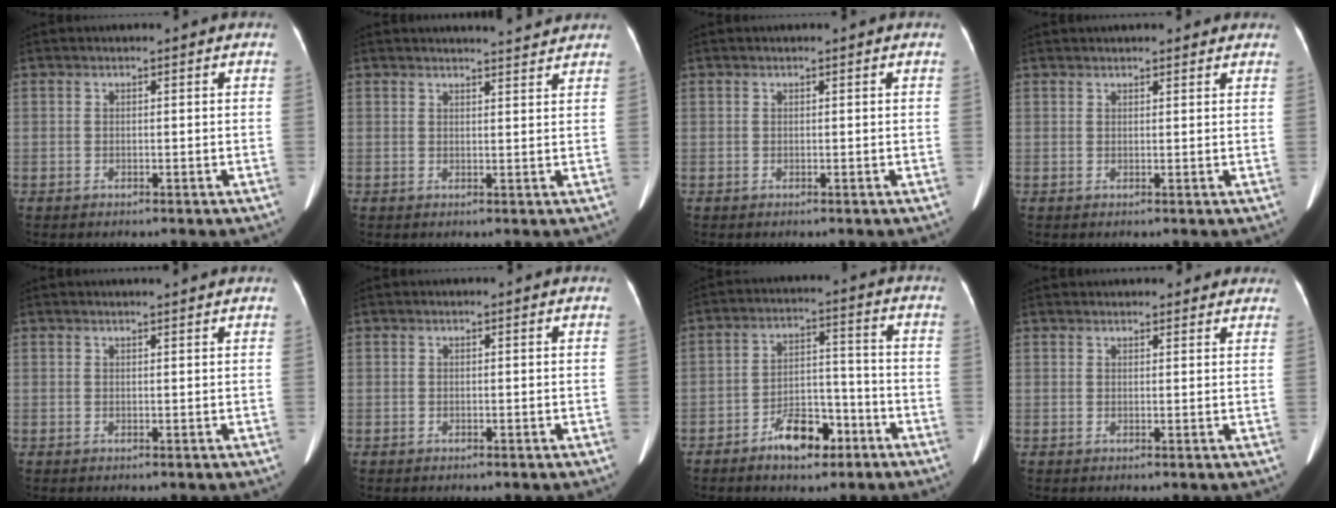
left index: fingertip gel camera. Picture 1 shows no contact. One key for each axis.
{"total": 4.4, "fx": 4.3, "fy": 0.0, "fz": 0.8, "tx": -0.017, "ty": 0.003, "tz": 0.048}
{"total": 0.0}
{"total": 5.1, "fx": 4.5, "fy": 1.5, "fz": 1.8, "tx": -0.014, "ty": 0.031, "tz": 0.053}
{"total": 2.5, "fx": 2.4, "fy": -0.1, "fz": 0.7, "tx": -0.010, "ty": 0.010, "tz": 0.029}
{"total": 0.0}
{"total": 8.0, "fx": -5.0, "fy": 3.6, "fz": 5.0, "tx": -0.091, "ty": 0.016, "tz": -0.079}
{"total": 8.9, "fx": 8.0, "fy": 2.9, "fz": 2.5, "tx": -0.008, "ty": 0.028, "tz": 0.090}